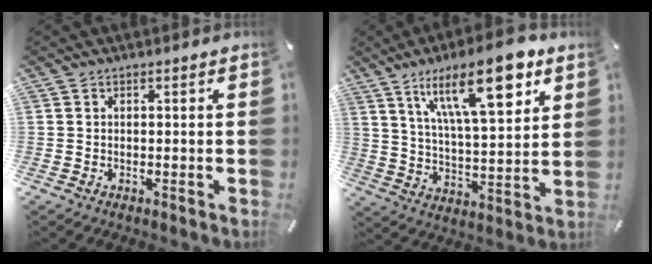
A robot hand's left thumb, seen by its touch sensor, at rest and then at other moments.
{"total": 19.9, "force": [10.7, 7.4, 15.0], "torque": [-0.240, -0.036, 0.169]}